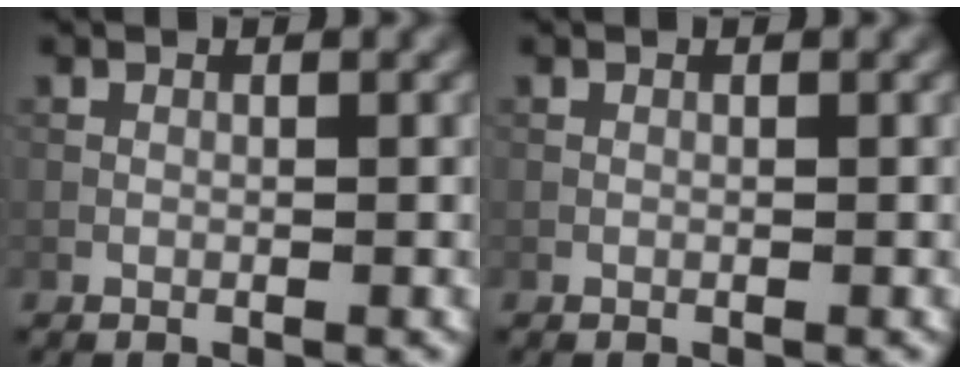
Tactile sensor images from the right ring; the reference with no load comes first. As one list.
[{"total": 0.0}]